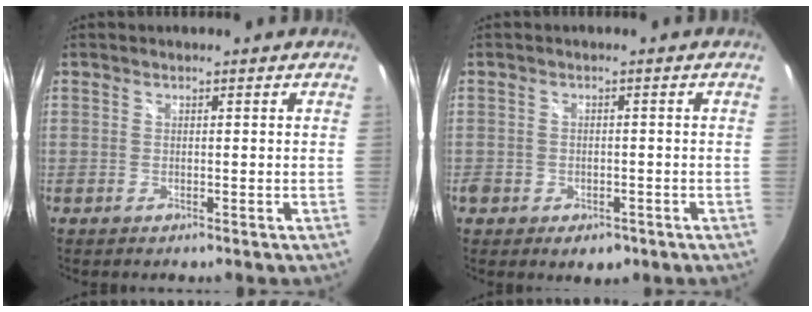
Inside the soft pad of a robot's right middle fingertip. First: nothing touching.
{"total": 4.6, "force": [-2.5, 3.2, 2.3], "torque": [-0.048, -0.011, -0.036]}